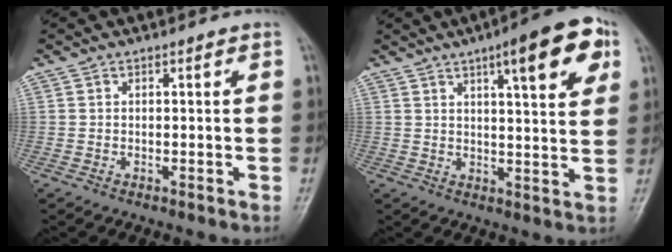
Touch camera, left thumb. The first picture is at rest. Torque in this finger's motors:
{"motor_torque": [1.81, 1.72, 1.20, -1.27, 0.19]}